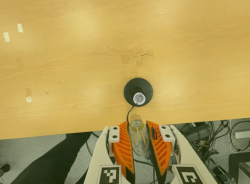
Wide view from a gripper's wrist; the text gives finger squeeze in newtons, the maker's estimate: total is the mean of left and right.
{"total": 22.6, "left": 25.6, "right": 19.6}